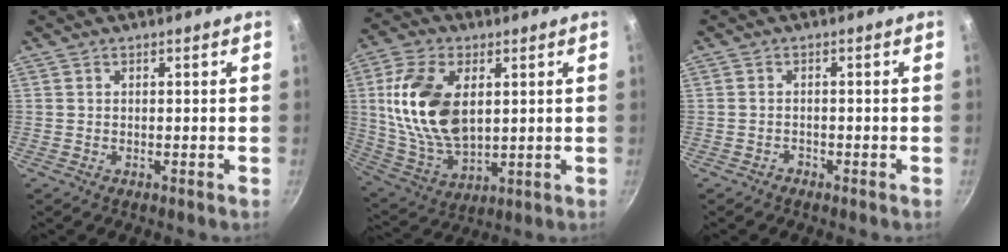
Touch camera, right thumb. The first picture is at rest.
{"total": 17.4, "force": [3.3, 10.2, 13.7], "torque": [-0.250, -0.012, 0.074]}
{"total": 1.1, "force": [-0.9, 0.7, 0.1], "torque": [-0.002, 0.014, -0.017]}